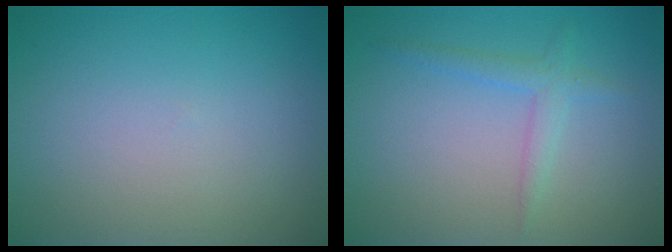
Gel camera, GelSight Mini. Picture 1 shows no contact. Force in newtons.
{"total": 1.9, "press": 1.9, "slide": 0.1}